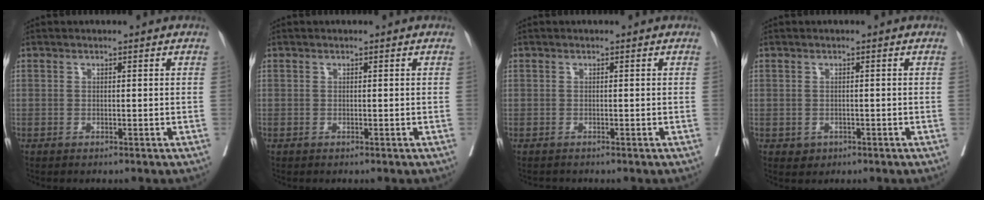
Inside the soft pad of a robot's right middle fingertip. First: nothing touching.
{"total": 0.0}
{"total": 0.6, "force": [-0.5, 0.3, -0.1], "torque": [-0.010, -0.001, -0.011]}
{"total": 1.4, "force": [-0.6, 1.2, 0.4], "torque": [-0.008, 0.001, -0.001]}